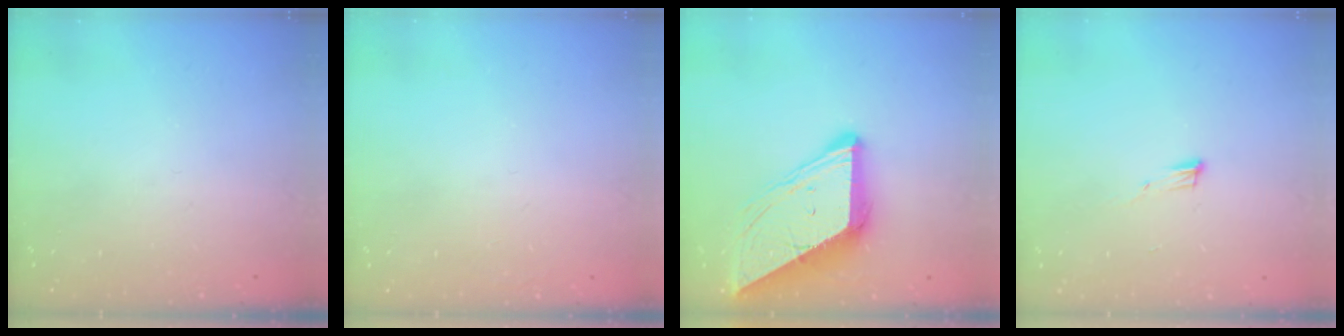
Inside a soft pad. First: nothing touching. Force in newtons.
{"total": 1.5, "press": 1.5, "slide": 0.1}
{"total": 10.9, "press": 10.8, "slide": 1.0}
{"total": 5.1, "press": 4.9, "slide": 1.1}